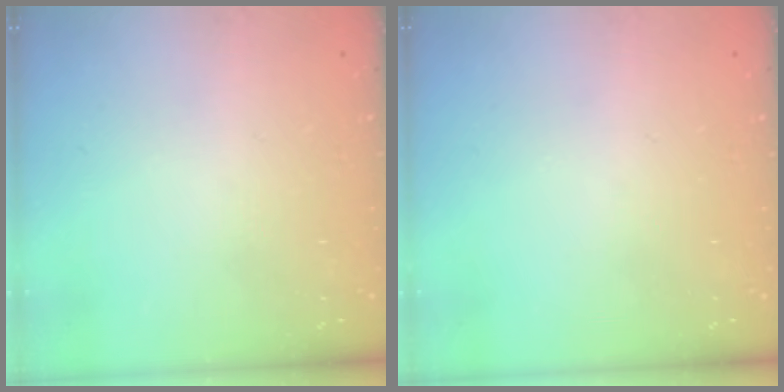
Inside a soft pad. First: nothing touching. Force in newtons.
{"total": 0.0}